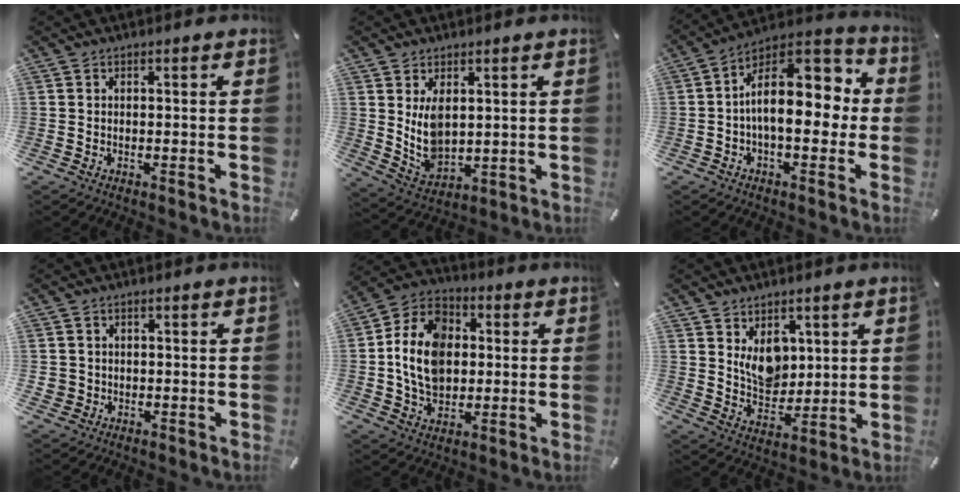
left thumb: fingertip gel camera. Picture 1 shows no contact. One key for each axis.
{"total": 8.0, "fx": 3.0, "fy": 5.3, "fz": 5.3, "tx": -0.118, "ty": -0.021, "tz": 0.053}
{"total": 16.5, "fx": 1.2, "fy": 9.6, "fz": 13.3, "tx": -0.183, "ty": -0.012, "tz": 0.024}
{"total": 2.5, "fx": -0.2, "fy": 2.5, "fz": 0.3, "tx": -0.007, "ty": 0.004, "tz": -0.005}
{"total": 14.3, "fx": -0.1, "fy": 11.3, "fz": 8.7, "tx": -0.209, "ty": 0.020, "tz": -0.003}
{"total": 9.1, "fx": 4.0, "fy": 6.9, "fz": 4.3, "tx": -0.062, "ty": -0.018, "tz": 0.076}